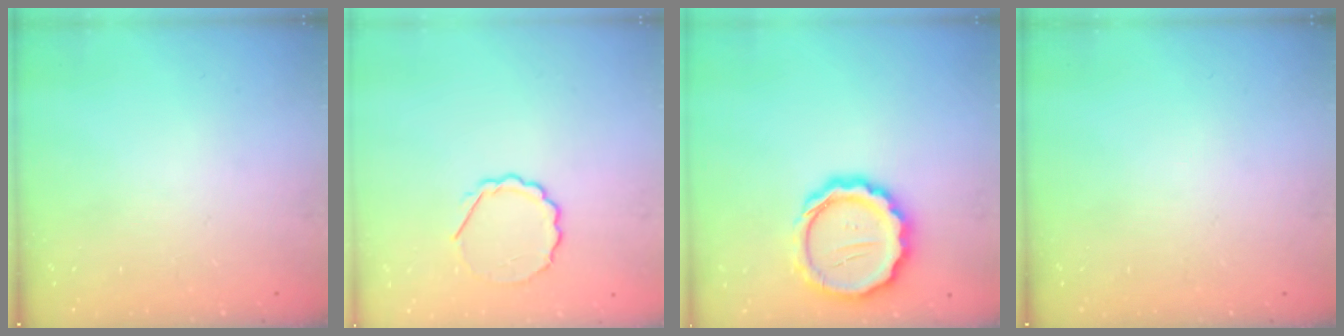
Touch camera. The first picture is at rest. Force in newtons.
{"total": 5.9, "press": 5.7, "slide": 1.5}
{"total": 15.6, "press": 15.2, "slide": 3.5}
{"total": 0.0}